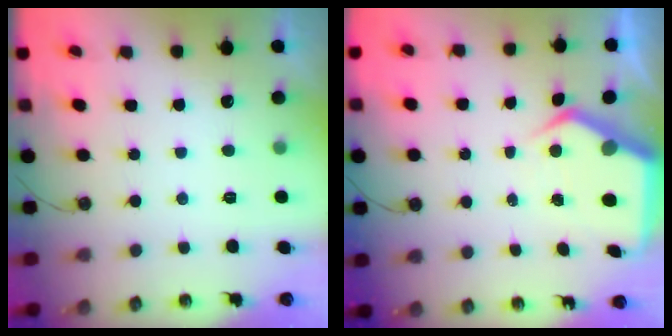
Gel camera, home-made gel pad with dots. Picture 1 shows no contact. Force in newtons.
{"total": 6.7, "press": 6.7, "slide": 0.5}